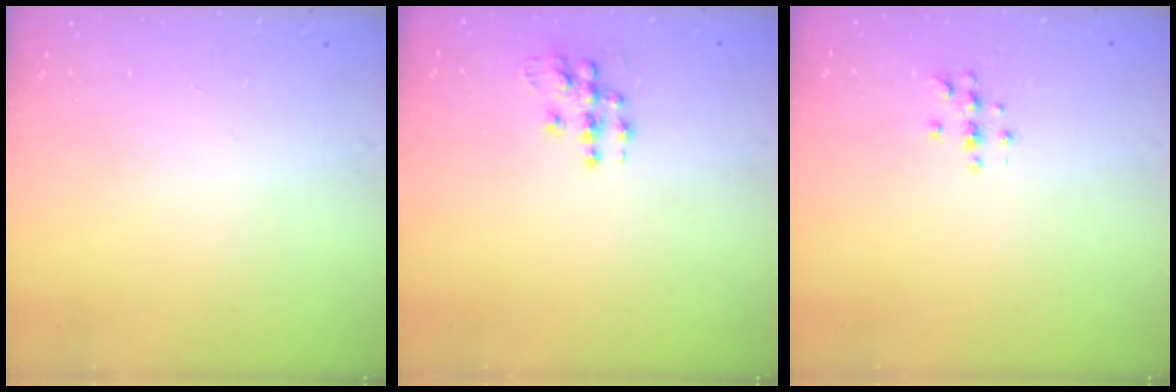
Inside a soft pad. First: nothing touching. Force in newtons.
{"total": 9.4, "press": 9.4, "slide": 0.5}
{"total": 3.7, "press": 3.7, "slide": 0.4}